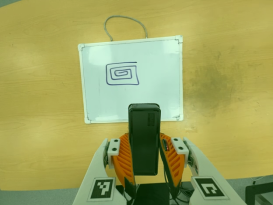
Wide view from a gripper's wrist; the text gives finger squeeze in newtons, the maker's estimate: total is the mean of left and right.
{"total": 5.7, "left": 4.2, "right": 7.3}